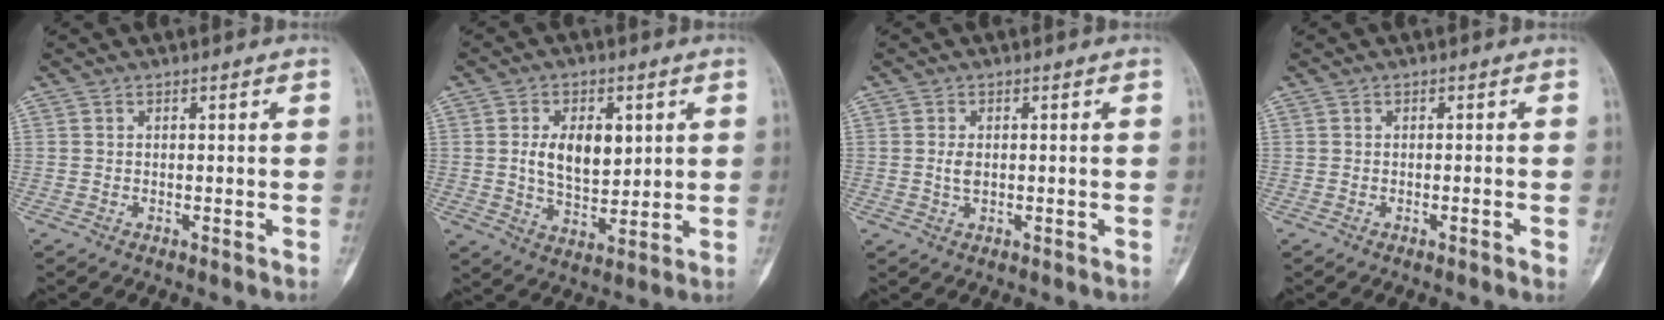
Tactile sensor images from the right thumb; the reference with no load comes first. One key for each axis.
{"total": 10.0, "fx": 2.0, "fy": 5.9, "fz": 7.8, "tx": -0.109, "ty": -0.015, "tz": 0.045}
{"total": 2.1, "fx": 0.1, "fy": 1.2, "fz": 1.7, "tx": -0.030, "ty": -0.002, "tz": 0.001}
{"total": 1.2, "fx": -0.5, "fy": 0.1, "fz": 1.1, "tx": -0.021, "ty": 0.001, "tz": -0.004}